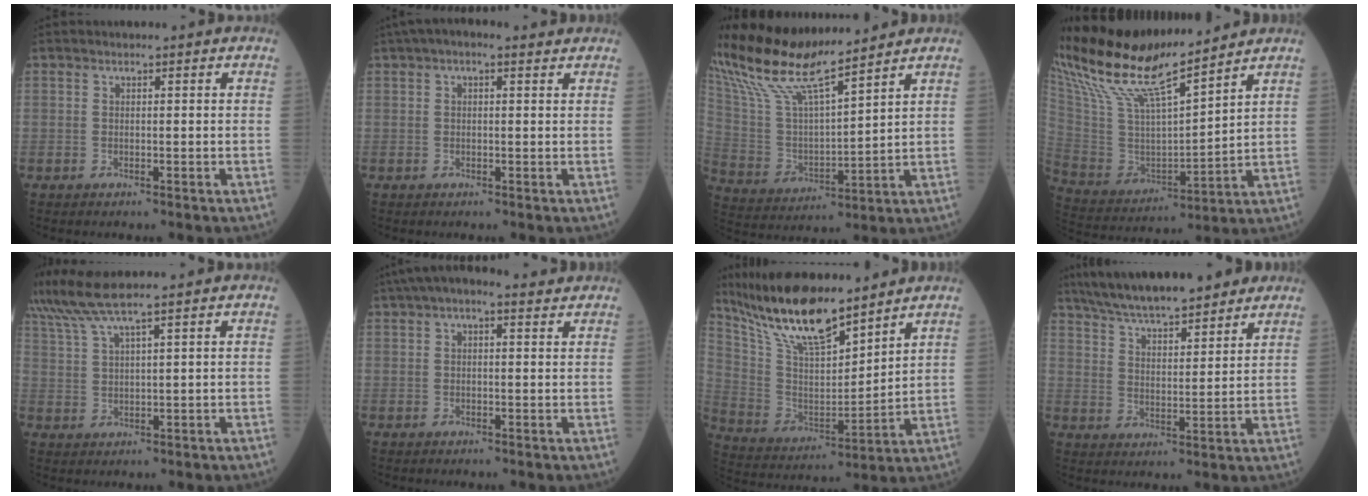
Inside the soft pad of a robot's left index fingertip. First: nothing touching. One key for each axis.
{"total": 4.4, "fx": 2.9, "fy": 1.5, "fz": 3.0, "tx": -0.056, "ty": 0.036, "tz": 0.043}
{"total": 14.9, "fx": 12.9, "fy": 0.6, "fz": 7.4, "tx": -0.166, "ty": 0.009, "tz": 0.257}
{"total": 17.5, "fx": 15.1, "fy": 0.9, "fz": 8.9, "tx": -0.186, "ty": 0.004, "tz": 0.296}
{"total": 5.5, "fx": 4.7, "fy": -1.3, "fz": 2.6, "tx": -0.067, "ty": 0.014, "tz": 0.100}
{"total": 7.2, "fx": 5.3, "fy": 2.3, "fz": 4.3, "tx": -0.081, "ty": 0.044, "tz": 0.081}
{"total": 16.6, "fx": 13.8, "fy": 3.1, "fz": 8.6, "tx": -0.169, "ty": 0.003, "tz": 0.266}
{"total": 16.3, "fx": 14.0, "fy": 2.9, "fz": 8.0, "tx": -0.137, "ty": 0.022, "tz": 0.224}